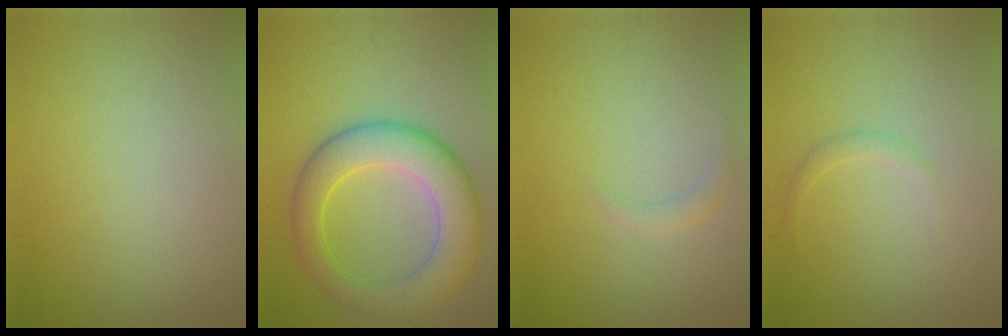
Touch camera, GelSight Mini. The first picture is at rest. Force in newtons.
{"total": 8.0, "press": 8.0, "slide": 0.3}
{"total": 1.0, "press": 1.0, "slide": 0.0}
{"total": 1.0, "press": 1.0, "slide": 0.1}